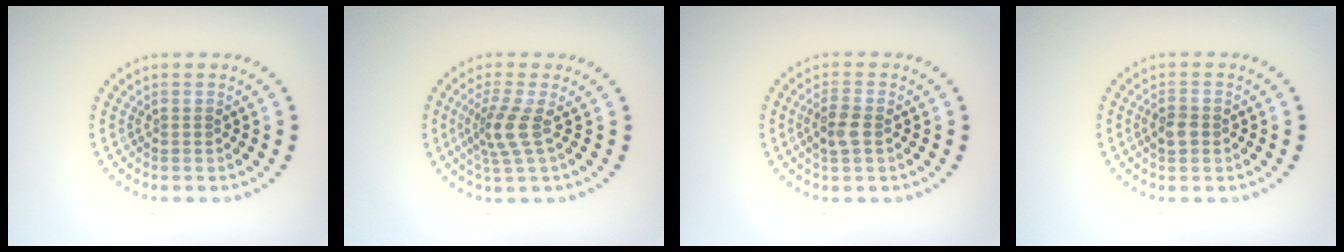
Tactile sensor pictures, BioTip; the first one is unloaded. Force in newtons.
{"total": 2.9, "press": 2.1, "slide": 2.0}
{"total": 2.2, "press": 2.1, "slide": 0.5}
{"total": 1.7, "press": 1.7, "slide": 0.2}